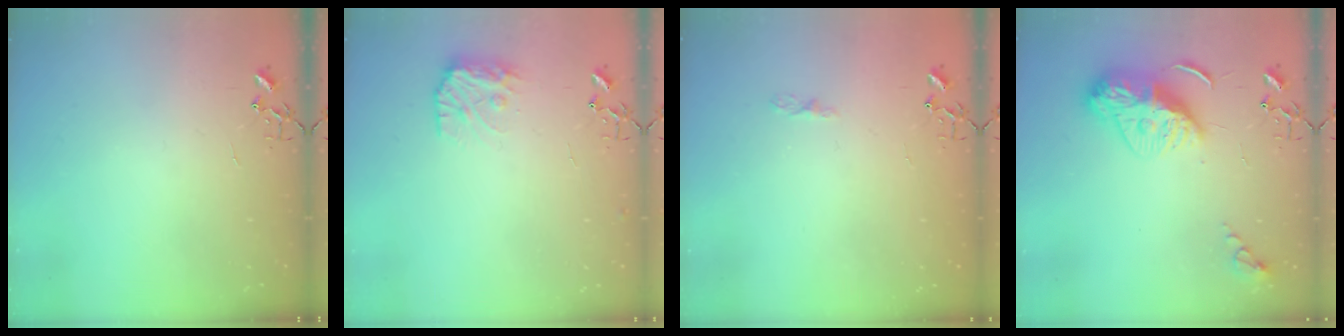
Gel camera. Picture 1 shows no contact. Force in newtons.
{"total": 10.4, "press": 10.4, "slide": 0.6}
{"total": 3.9, "press": 3.8, "slide": 0.5}
{"total": 11.5, "press": 11.4, "slide": 1.1}